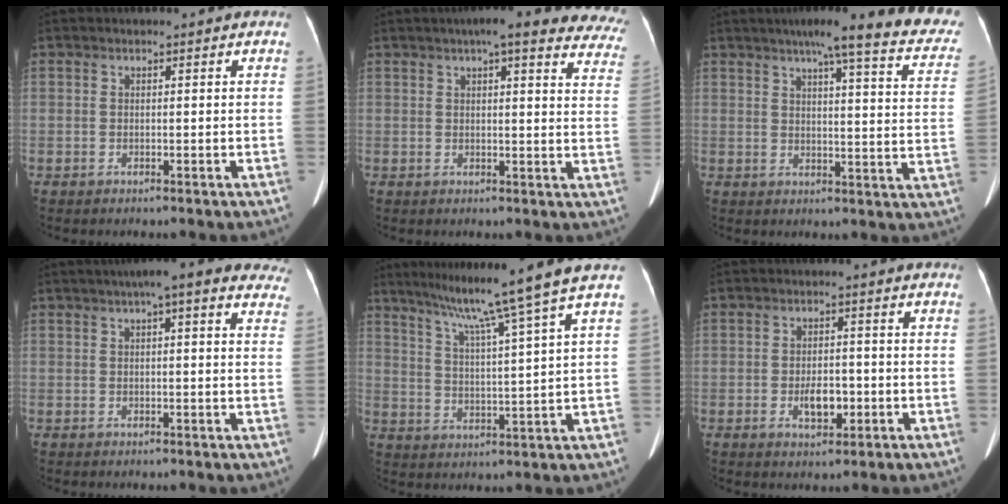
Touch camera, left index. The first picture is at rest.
{"total": 20.0, "force": [17.2, 3.6, 9.4], "torque": [-0.090, -0.011, 0.175]}
{"total": 21.9, "force": [18.2, 1.9, 12.0], "torque": [-0.149, -0.026, 0.202]}
{"total": 12.7, "force": [9.5, 2.7, 8.1], "torque": [-0.094, 0.033, 0.103]}
{"total": 12.1, "force": [9.3, -3.3, 7.1], "torque": [-0.110, -0.015, 0.140]}
{"total": 4.3, "force": [-1.3, 2.3, 3.4], "torque": [-0.057, 0.004, -0.018]}